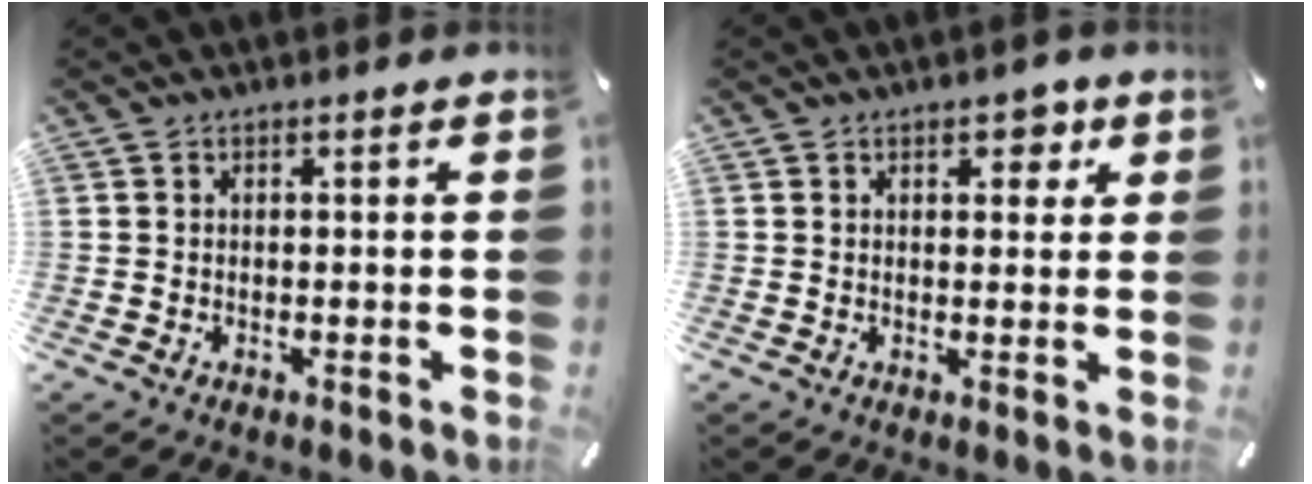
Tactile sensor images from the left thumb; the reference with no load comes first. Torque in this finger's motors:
{"motor_torque": [-0.01, -0.05, 0.04, 0.02, 0.01]}